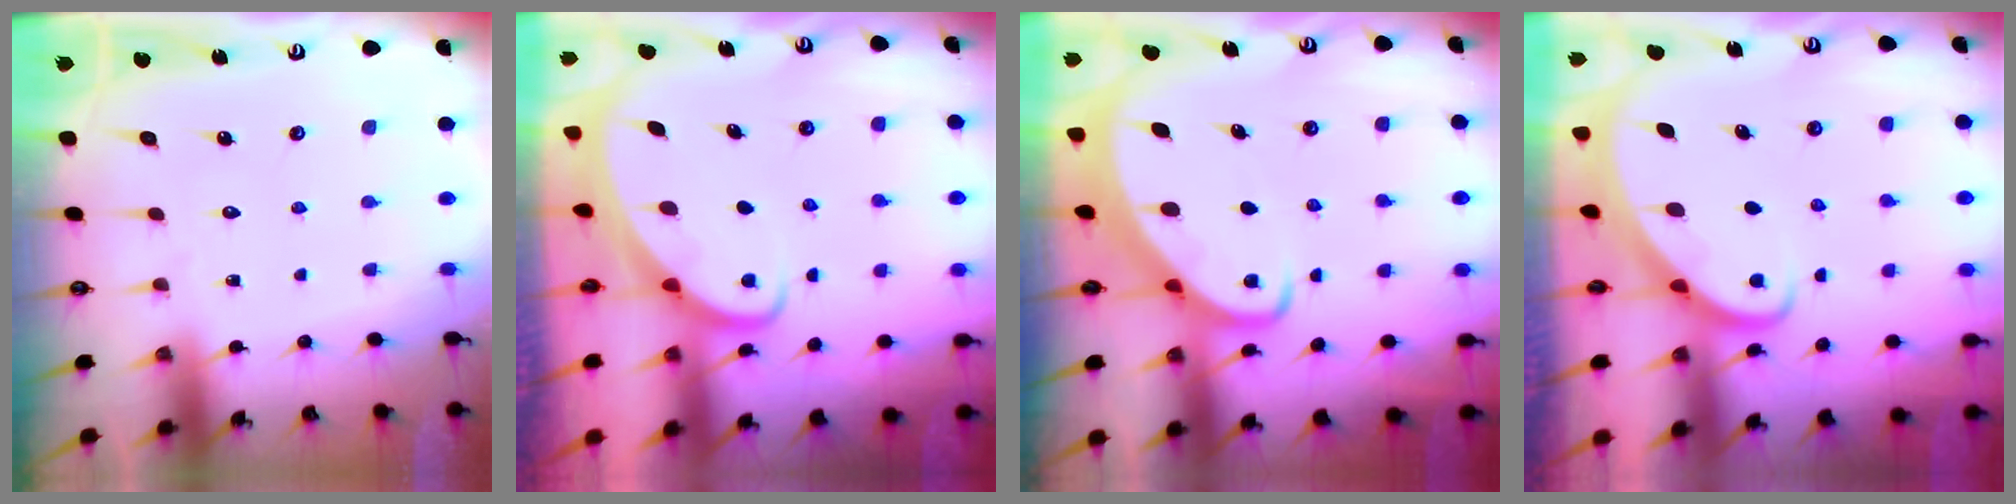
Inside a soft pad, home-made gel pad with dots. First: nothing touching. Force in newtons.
{"total": 3.2, "press": 3.1, "slide": 0.4}
{"total": 3.3, "press": 3.2, "slide": 0.3}
{"total": 2.5, "press": 2.5, "slide": 0.3}